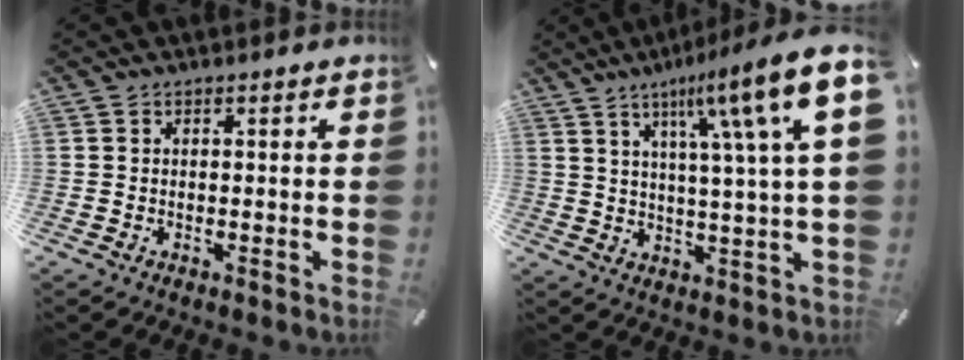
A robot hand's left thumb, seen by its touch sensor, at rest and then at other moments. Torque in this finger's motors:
{"motor_torque": [2.50, 2.51, 1.56, -1.21, 0.56]}